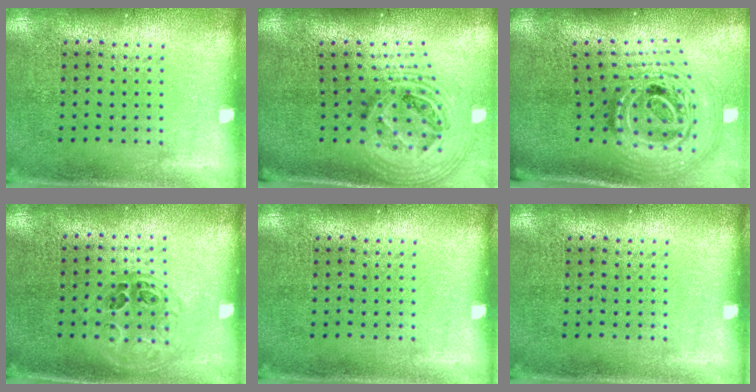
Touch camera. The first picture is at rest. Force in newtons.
{"total": 2.3, "press": 1.7, "slide": 1.5}
{"total": 3.0, "press": 2.1, "slide": 2.3}
{"total": 1.0, "press": 0.9, "slide": 0.4}
{"total": 0.0}
{"total": 0.0}